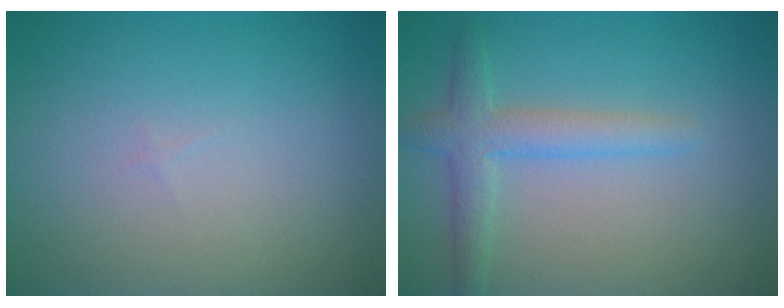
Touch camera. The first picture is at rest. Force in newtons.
{"total": 3.0, "press": 3.0, "slide": 0.2}